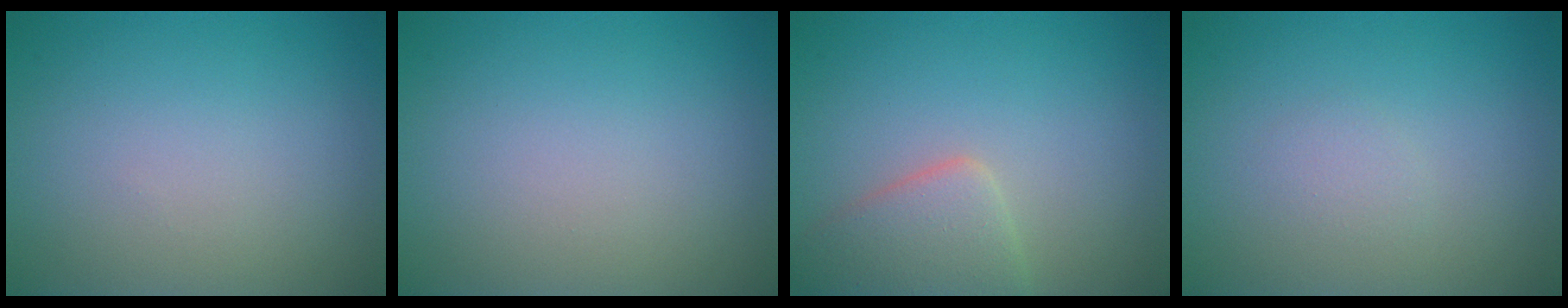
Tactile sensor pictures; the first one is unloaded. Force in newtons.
{"total": 0.0}
{"total": 3.5, "press": 3.5, "slide": 0.2}
{"total": 0.8, "press": 0.8, "slide": 0.1}